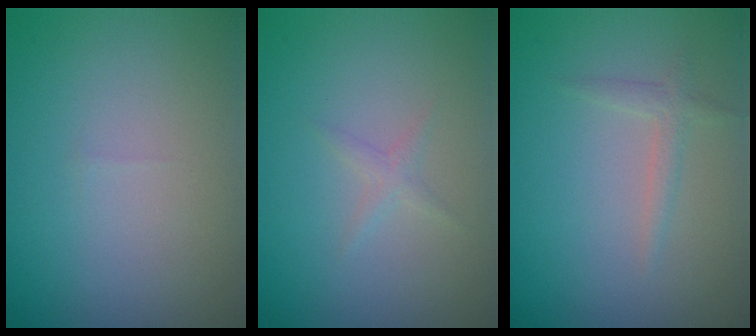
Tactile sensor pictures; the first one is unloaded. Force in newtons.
{"total": 0.9, "press": 0.8, "slide": 0.1}
{"total": 1.3, "press": 1.3, "slide": 0.0}